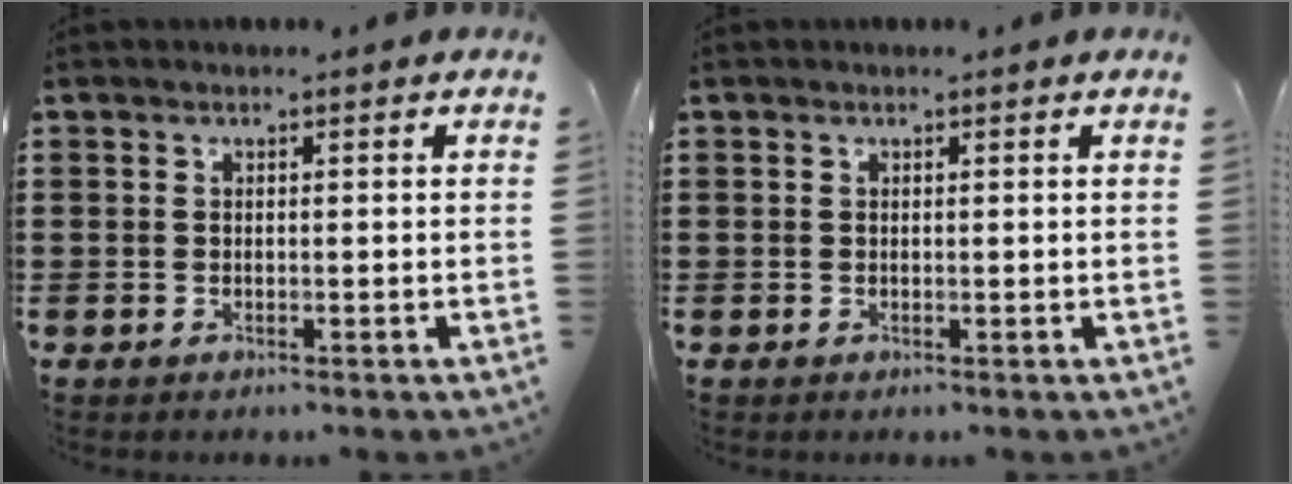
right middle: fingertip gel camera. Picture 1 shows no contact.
{"total": 0.0}